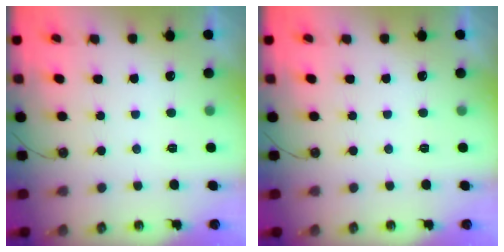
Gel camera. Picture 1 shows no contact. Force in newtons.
{"total": 0.0}